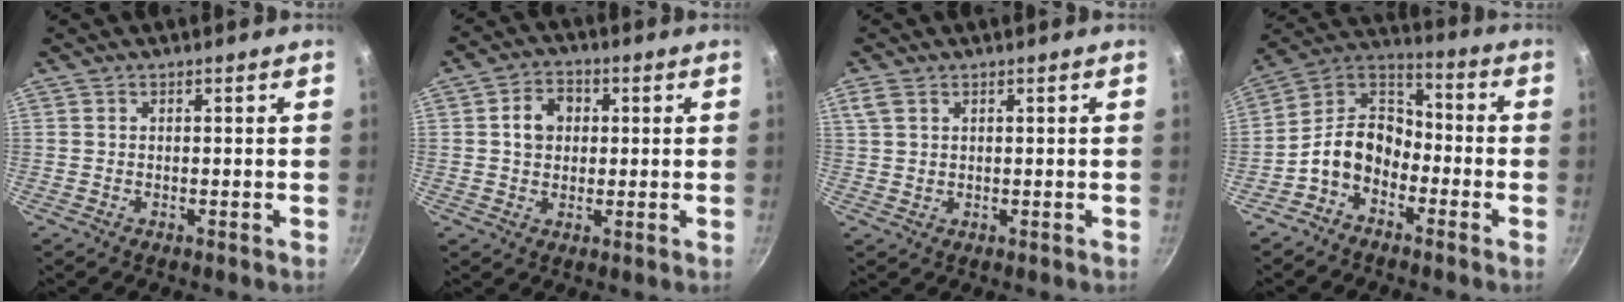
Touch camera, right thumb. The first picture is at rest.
{"total": 6.3, "force": [1.0, 5.2, 3.4], "torque": [-0.029, 0.010, 0.009]}
{"total": 2.9, "force": [1.5, 1.8, 1.8], "torque": [-0.034, 0.001, 0.034]}
{"total": 11.3, "force": [-4.5, 8.1, 6.4], "torque": [-0.089, 0.068, -0.113]}